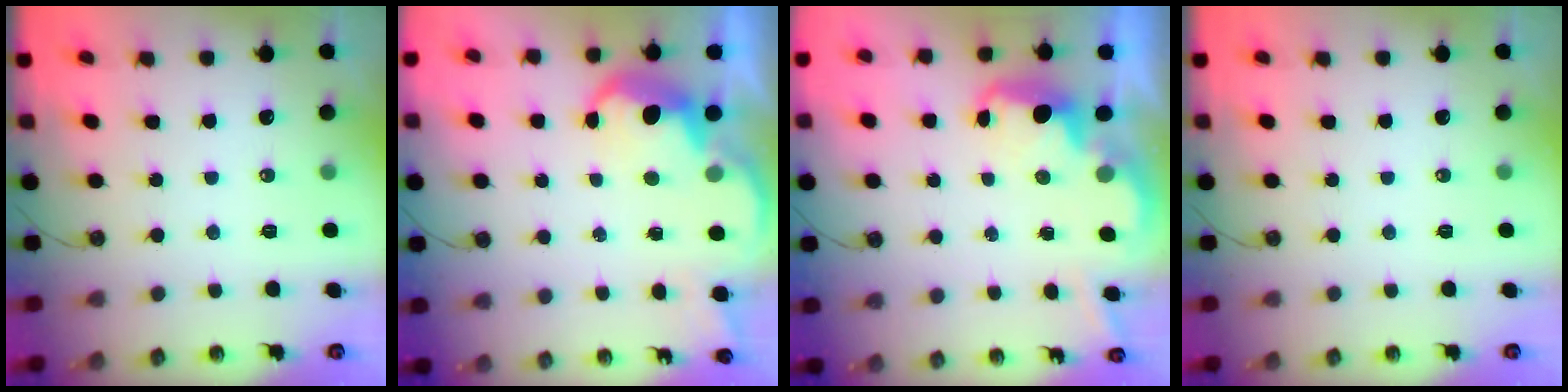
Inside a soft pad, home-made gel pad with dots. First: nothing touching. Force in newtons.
{"total": 6.2, "press": 6.2, "slide": 0.5}
{"total": 2.8, "press": 2.8, "slide": 0.5}
{"total": 0.0}